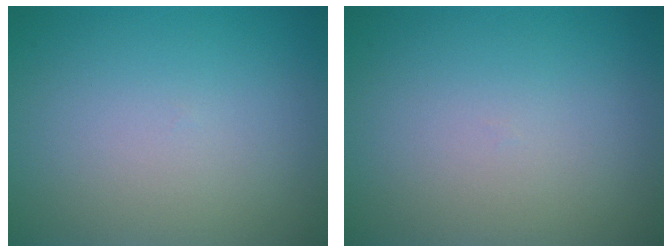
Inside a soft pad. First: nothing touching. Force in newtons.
{"total": 0.0}